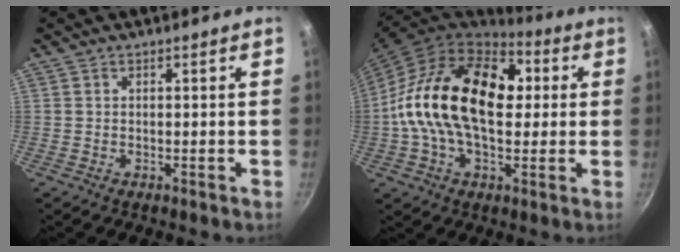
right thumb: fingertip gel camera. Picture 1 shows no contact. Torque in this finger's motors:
{"motor_torque": [-0.62, 1.99, 1.78, -0.97, 0.54]}